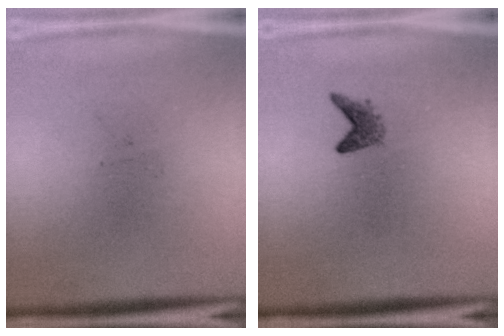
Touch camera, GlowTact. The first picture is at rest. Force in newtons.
{"total": 1.4}